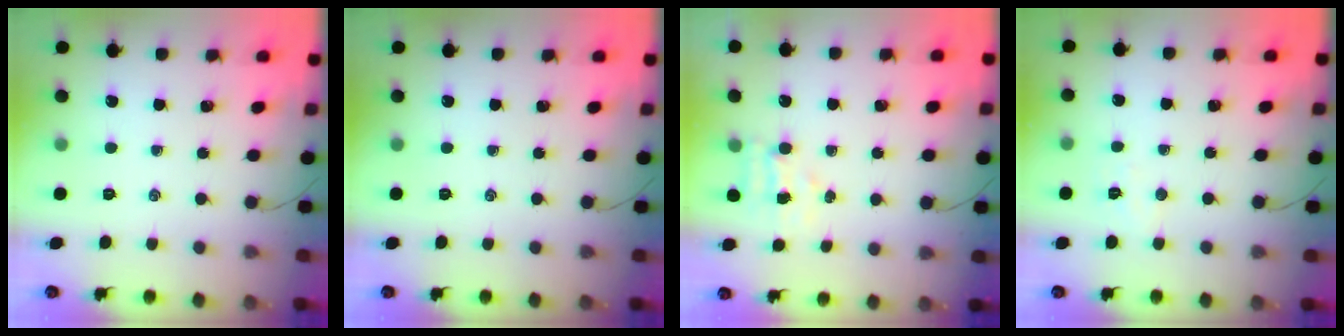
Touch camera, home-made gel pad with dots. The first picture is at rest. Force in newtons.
{"total": 0.0}
{"total": 3.8, "press": 3.7, "slide": 0.9}
{"total": 4.4, "press": 4.3, "slide": 0.8}